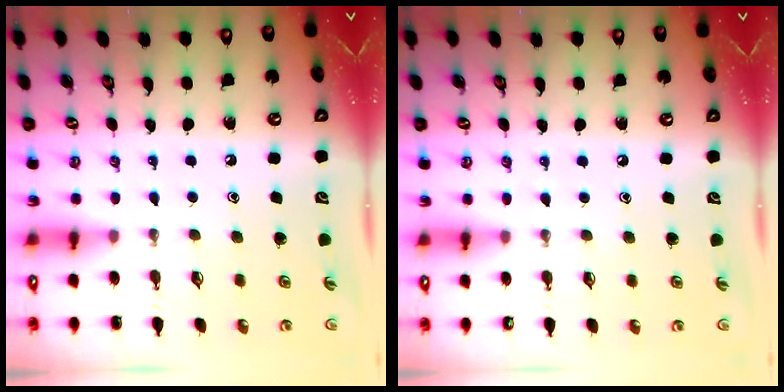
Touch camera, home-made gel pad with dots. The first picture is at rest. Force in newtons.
{"total": 4.3, "press": 4.2, "slide": 0.7}